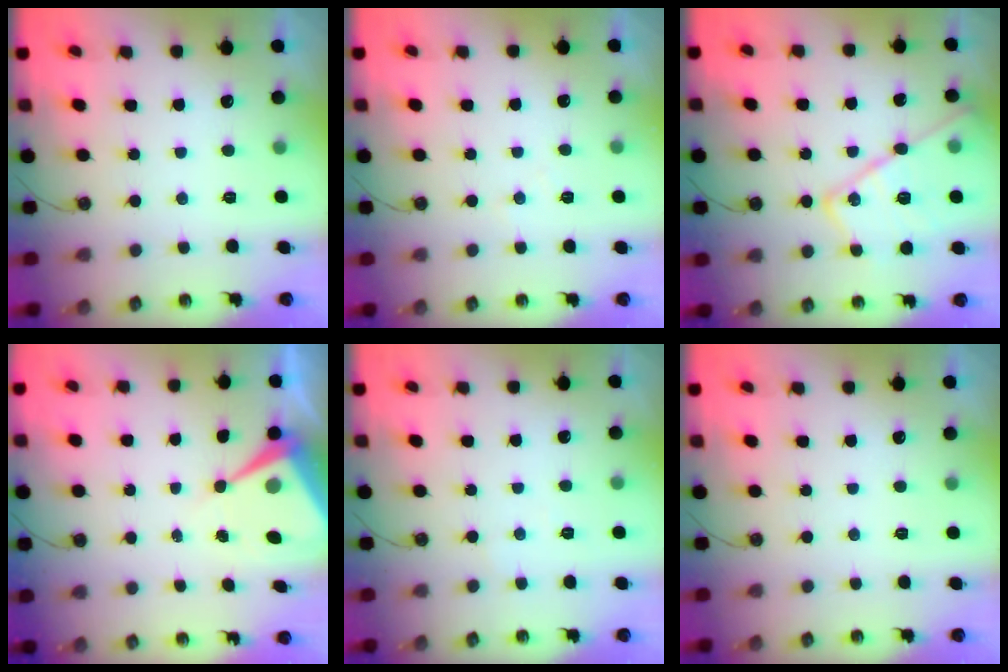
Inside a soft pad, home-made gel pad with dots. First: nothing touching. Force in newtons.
{"total": 3.9, "press": 3.8, "slide": 0.6}
{"total": 19.4, "press": 19.3, "slide": 1.5}
{"total": 8.9, "press": 8.9, "slide": 0.5}
{"total": 4.1, "press": 4.0, "slide": 0.6}
{"total": 0.0}